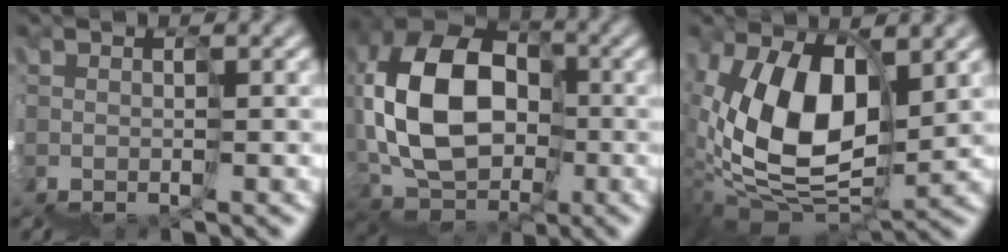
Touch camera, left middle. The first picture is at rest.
{"total": 8.9, "force": [2.0, 6.7, 5.5], "torque": [-0.119, 0.057, 0.012]}
{"total": 8.6, "force": [3.7, 4.6, 6.3], "torque": [-0.115, 0.034, 0.054]}